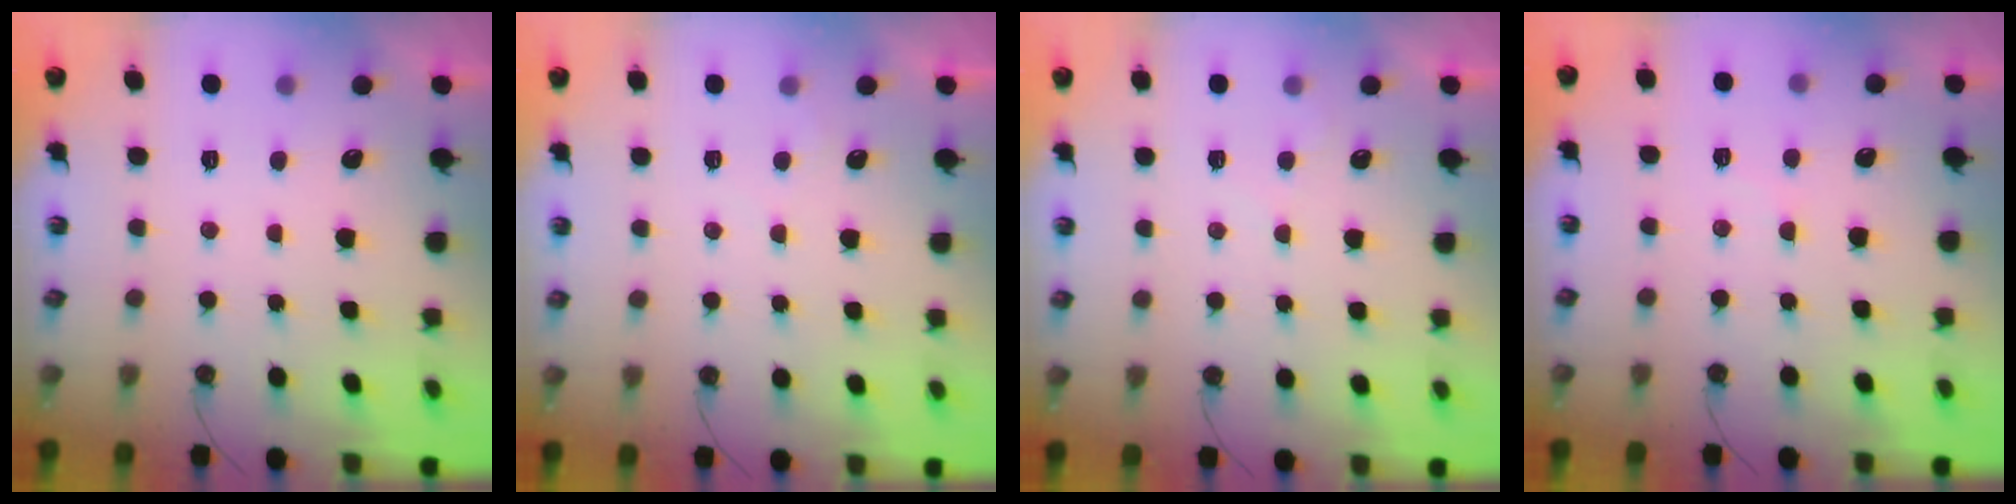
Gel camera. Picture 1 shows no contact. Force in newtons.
{"total": 2.2, "press": 2.2, "slide": 0.3}
{"total": 4.0, "press": 4.0, "slide": 0.5}
{"total": 5.3, "press": 5.3, "slide": 0.8}